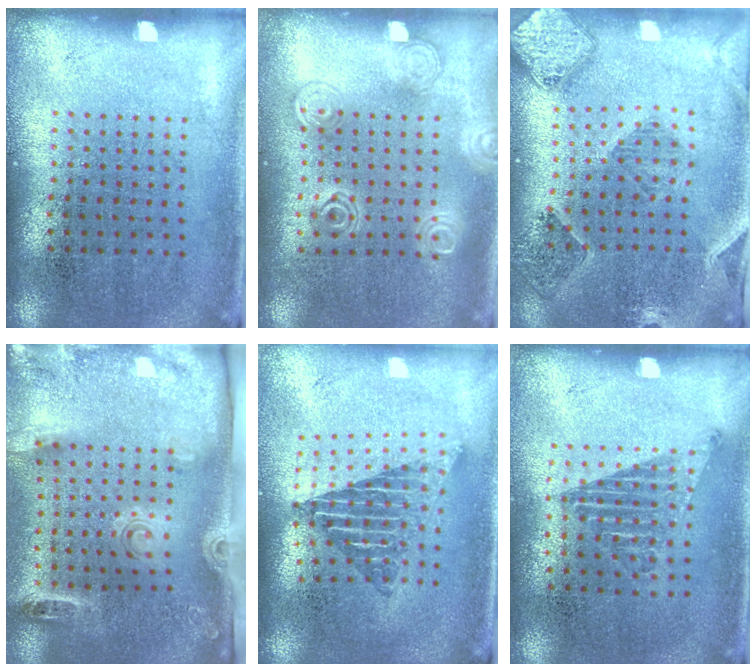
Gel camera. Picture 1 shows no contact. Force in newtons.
{"total": 1.3, "press": 1.3, "slide": 0.2}
{"total": 1.5, "press": 1.5, "slide": 0.3}
{"total": 2.9, "press": 2.0, "slide": 2.1}
{"total": 1.9, "press": 1.5, "slide": 1.2}
{"total": 1.3, "press": 1.0, "slide": 0.8}